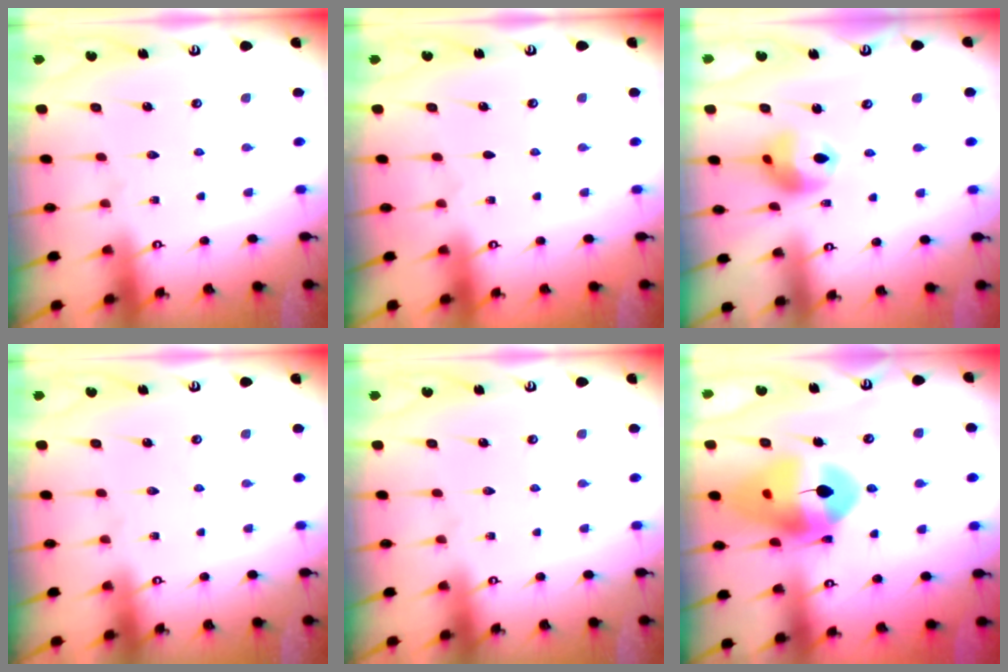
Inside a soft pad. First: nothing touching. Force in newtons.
{"total": 0.0}
{"total": 10.2, "press": 10.2, "slide": 0.9}
{"total": 0.0}
{"total": 0.0}
{"total": 15.8, "press": 15.7, "slide": 1.8}